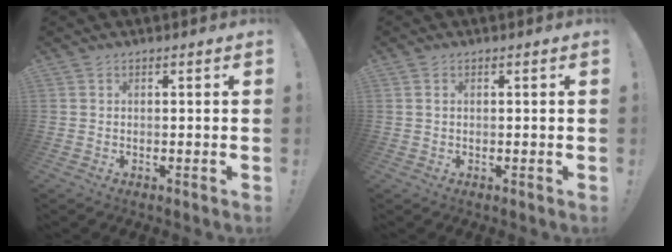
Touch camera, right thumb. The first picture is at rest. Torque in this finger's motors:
{"motor_torque": [-0.02, -0.50, -0.12, 0.37, 0.07]}